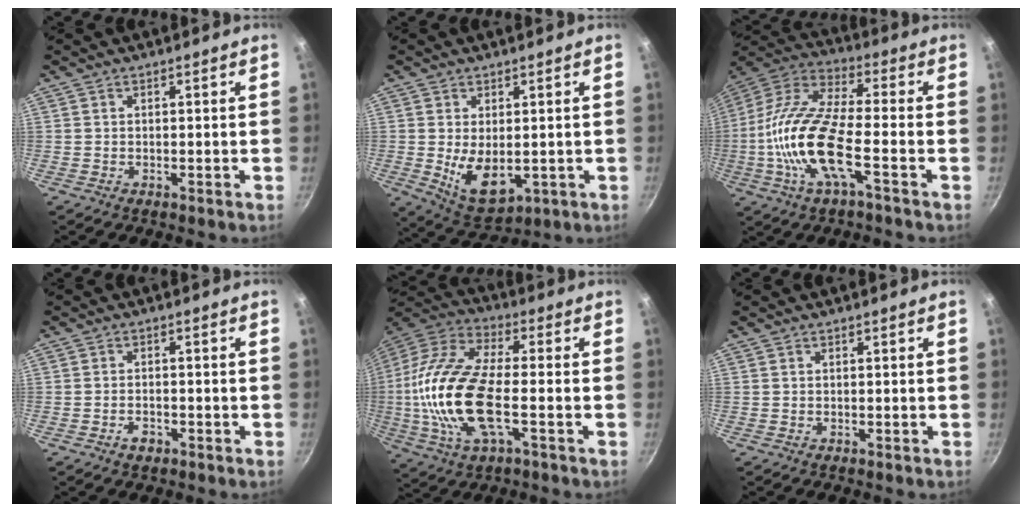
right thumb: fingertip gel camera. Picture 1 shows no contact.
{"total": 8.7, "force": [-0.3, 5.0, 7.1], "torque": [-0.106, -0.019, 0.017]}
{"total": 17.6, "force": [-4.3, 5.7, 16.0], "torque": [-0.317, 0.036, -0.101]}
{"total": 2.4, "force": [-1.4, 1.4, 1.3], "torque": [-0.019, 0.014, -0.023]}
{"total": 20.4, "force": [-2.6, 8.3, 18.4], "torque": [-0.375, 0.021, -0.065]}
{"total": 0.0}